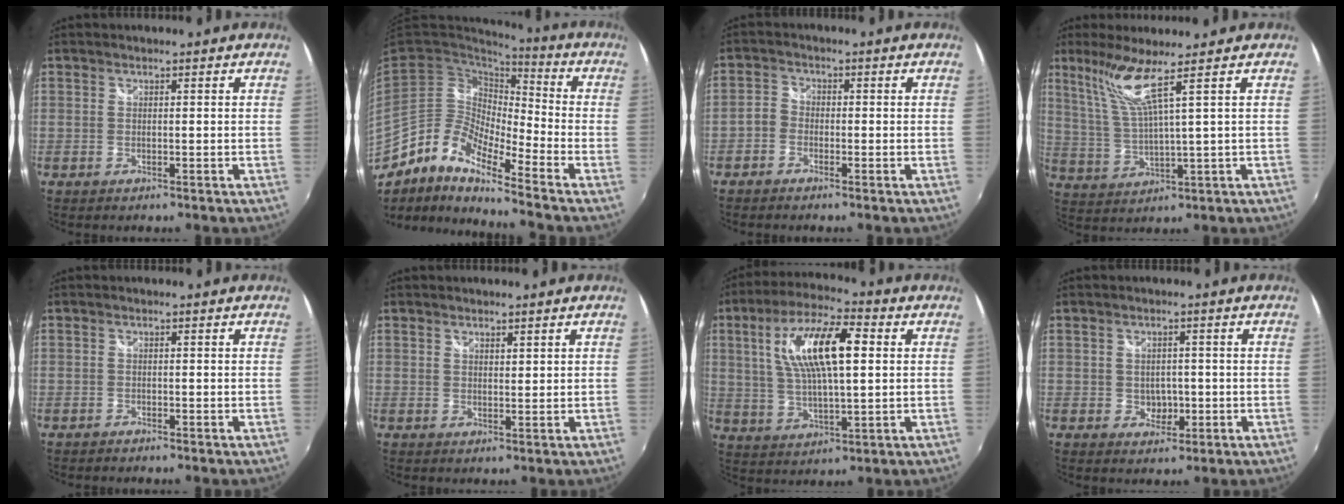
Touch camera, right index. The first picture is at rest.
{"total": 12.7, "force": [-8.4, 4.0, 8.6], "torque": [-0.149, -0.002, -0.178]}
{"total": 2.7, "force": [-1.7, 1.9, 0.7], "torque": [-0.016, 0.007, -0.039]}
{"total": 6.9, "force": [4.5, -1.4, 5.1], "torque": [-0.100, 0.001, 0.103]}
{"total": 0.8, "force": [-0.7, 0.2, 0.1], "torque": [-0.004, -0.003, -0.016]}
{"total": 1.4, "force": [1.2, 0.6, 0.7], "torque": [-0.007, 0.001, 0.019]}
{"total": 15.0, "force": [3.6, 5.0, 13.7], "torque": [-0.255, 0.018, 0.066]}
{"total": 3.8, "force": [-0.5, 3.2, 2.0], "torque": [-0.033, 0.001, -0.004]}